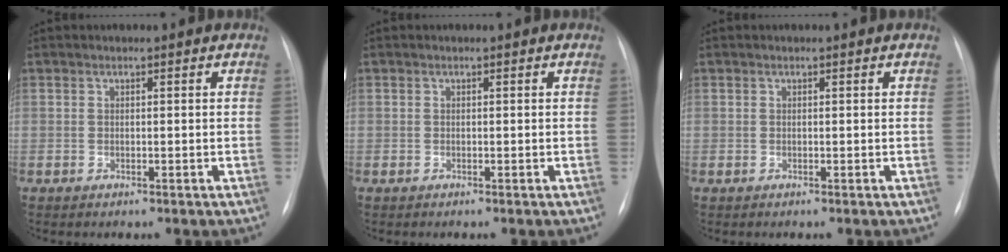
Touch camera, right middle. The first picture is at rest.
{"total": 0.0}
{"total": 0.0}